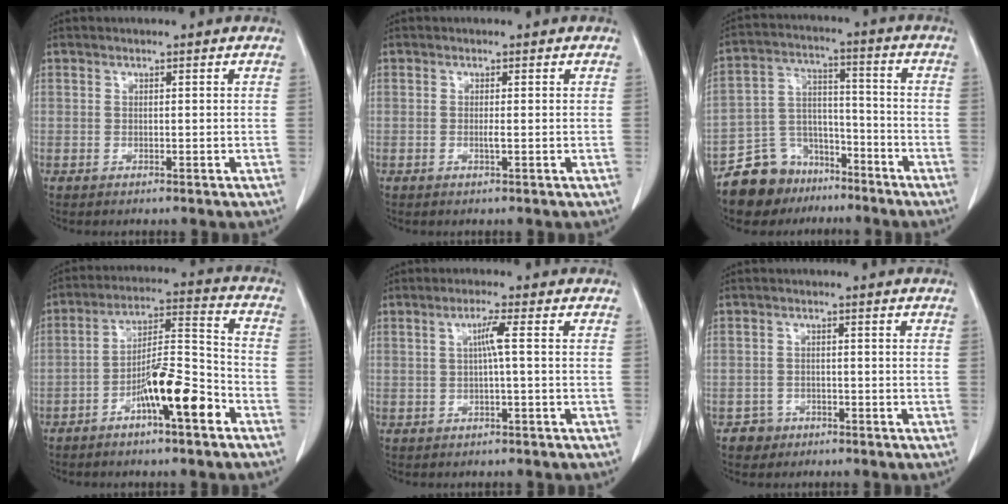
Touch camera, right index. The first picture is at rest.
{"total": 0.8, "force": [-0.1, -0.1, 0.7], "torque": [-0.017, -0.002, -0.002]}
{"total": 10.9, "force": [-8.4, 6.8, 1.8], "torque": [-0.040, 0.044, -0.144]}
{"total": 11.3, "force": [-5.7, 1.7, 9.6], "torque": [-0.167, 0.012, -0.098]}
{"total": 2.6, "force": [0.2, -0.5, 2.6], "torque": [-0.049, 0.004, 0.004]}
{"total": 2.7, "force": [-1.5, 2.2, -0.3], "torque": [0.007, 0.013, -0.026]}